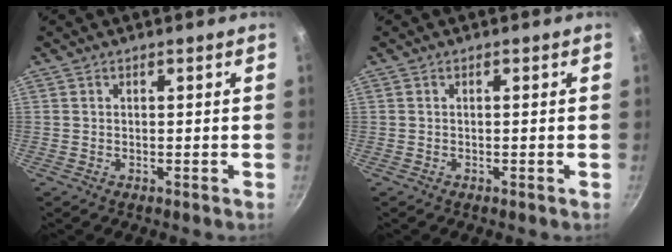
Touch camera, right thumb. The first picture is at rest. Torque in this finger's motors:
{"motor_torque": [0.75, 4.26, -0.47, 0.27, -0.02]}